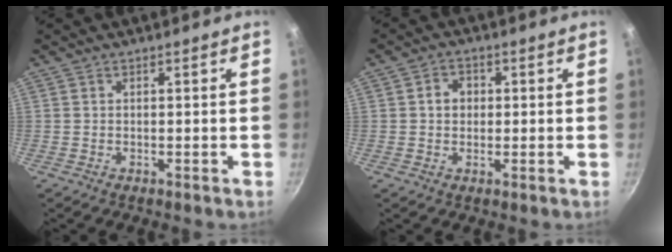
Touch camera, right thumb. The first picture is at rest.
{"total": 3.6, "force": [0.4, 3.0, 1.8], "torque": [-0.012, 0.007, 0.003]}